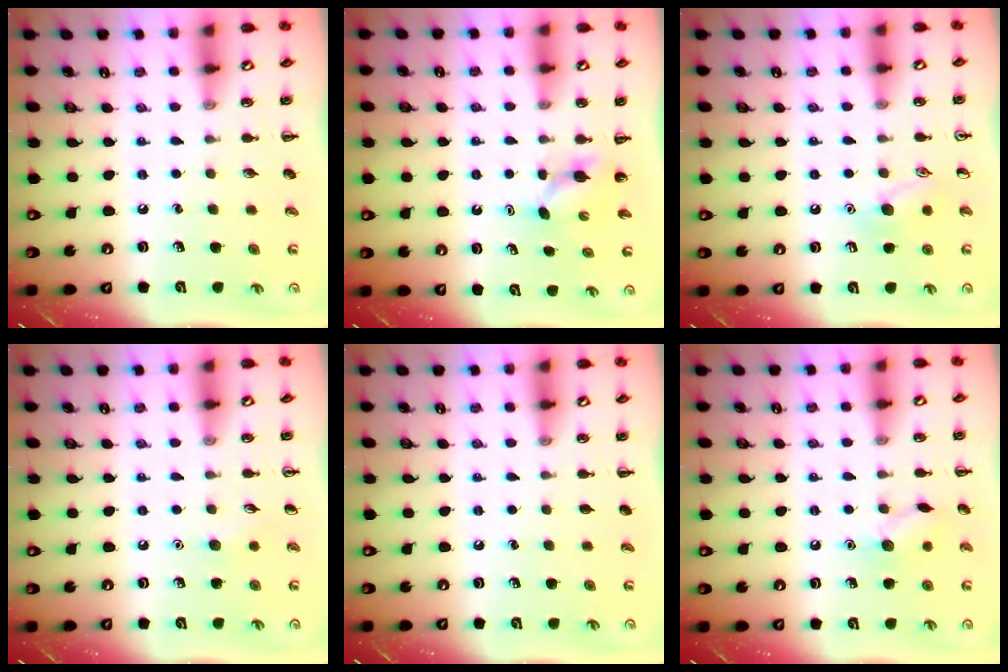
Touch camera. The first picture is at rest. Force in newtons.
{"total": 2.9, "press": 2.8, "slide": 0.8}
{"total": 8.3, "press": 8.2, "slide": 1.4}
{"total": 4.5, "press": 4.2, "slide": 1.3}
{"total": 0.0}
{"total": 8.3, "press": 8.2, "slide": 1.1}